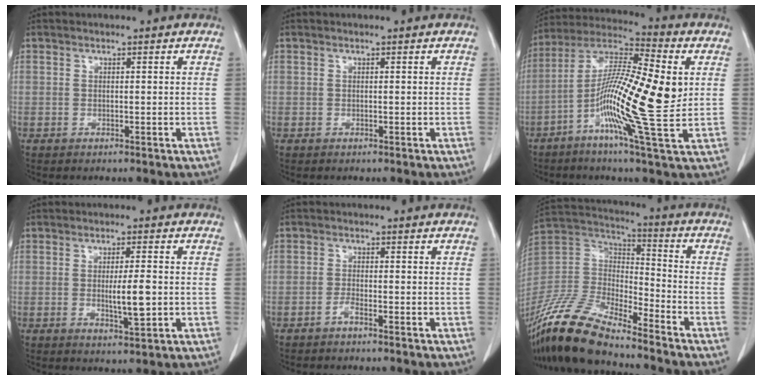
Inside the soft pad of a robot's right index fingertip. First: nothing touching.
{"total": 0.0}
{"total": 17.5, "force": [-1.0, 1.4, 17.5], "torque": [-0.326, 0.006, -0.030]}
{"total": 4.9, "force": [-0.5, 0.5, 4.9], "torque": [-0.083, -0.007, -0.004]}
{"total": 1.4, "force": [-1.2, -0.1, 0.8], "torque": [-0.017, 0.002, -0.023]}
{"total": 18.2, "force": [-15.1, 4.3, 9.1], "torque": [-0.195, -0.005, -0.294]}